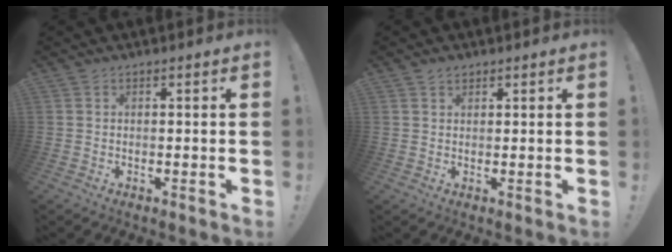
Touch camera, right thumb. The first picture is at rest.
{"total": 1.5, "force": [1.2, 0.8, 0.4], "torque": [0.000, -0.004, 0.020]}